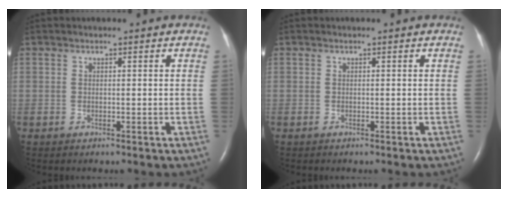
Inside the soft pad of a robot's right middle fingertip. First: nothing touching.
{"total": 0.0}